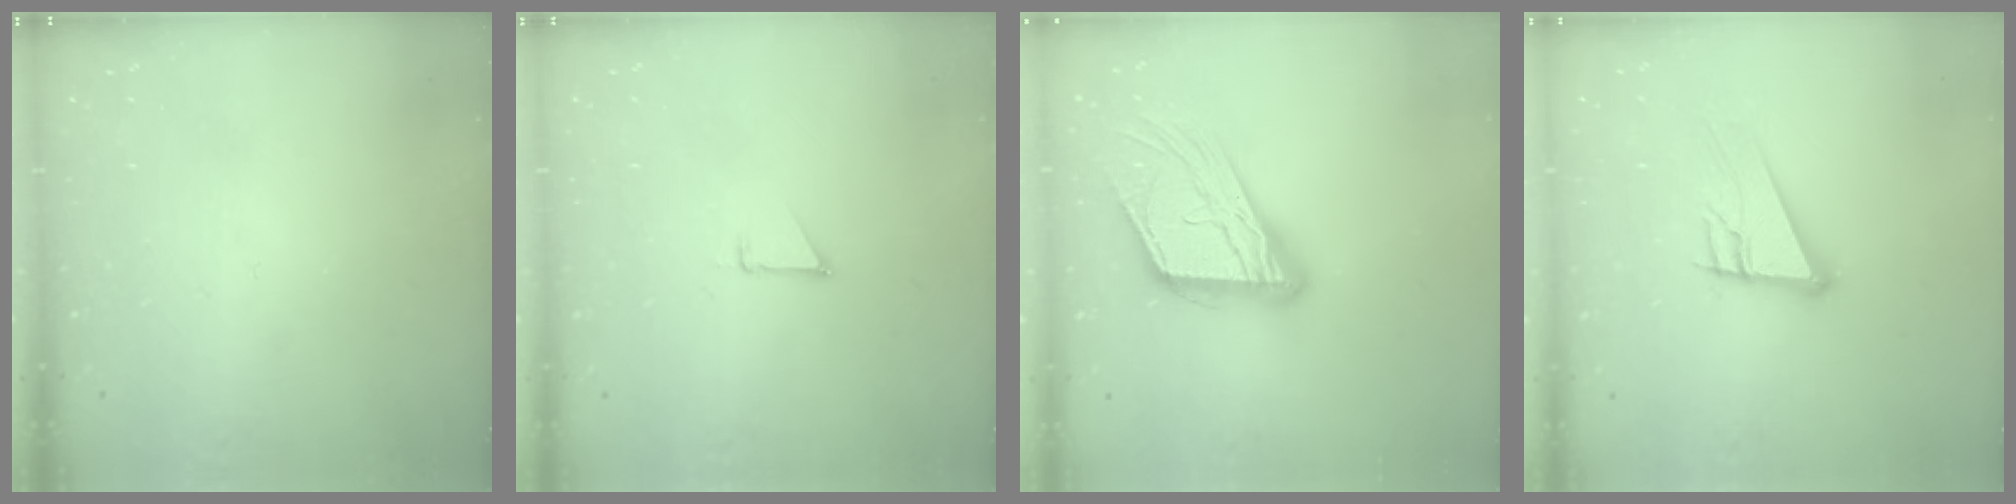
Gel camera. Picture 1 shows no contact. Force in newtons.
{"total": 1.9, "press": 1.9, "slide": 0.0}
{"total": 17.4, "press": 17.3, "slide": 1.9}
{"total": 11.4, "press": 11.3, "slide": 2.0}